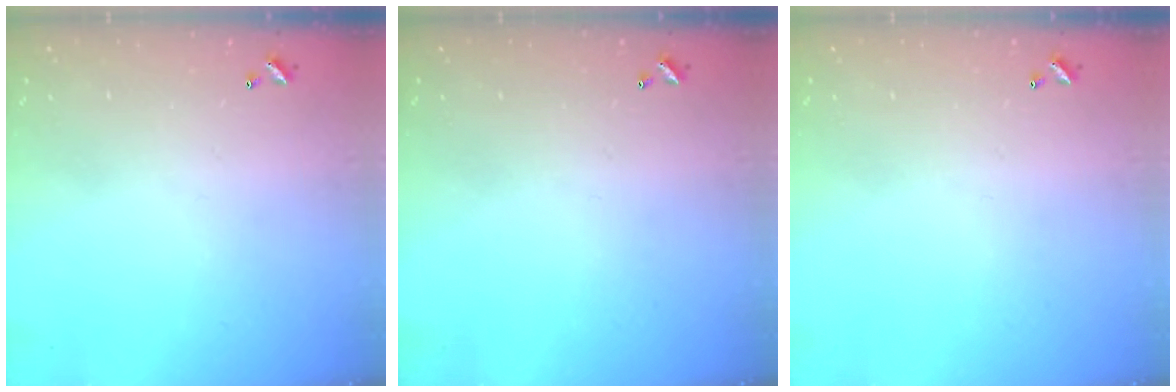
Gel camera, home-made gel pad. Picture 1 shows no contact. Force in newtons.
{"total": 0.0}
{"total": 0.0}